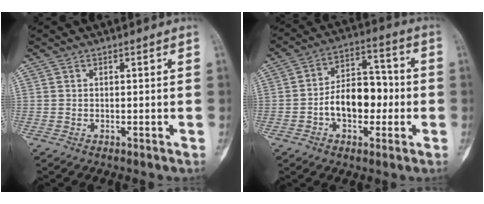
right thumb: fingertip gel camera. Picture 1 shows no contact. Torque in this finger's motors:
{"motor_torque": [0.51, 0.51, 0.96, -0.25, 0.07]}